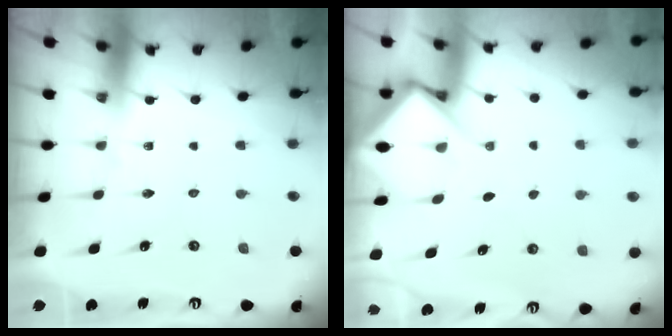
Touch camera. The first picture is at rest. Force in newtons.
{"total": 6.6, "press": 6.6, "slide": 0.5}